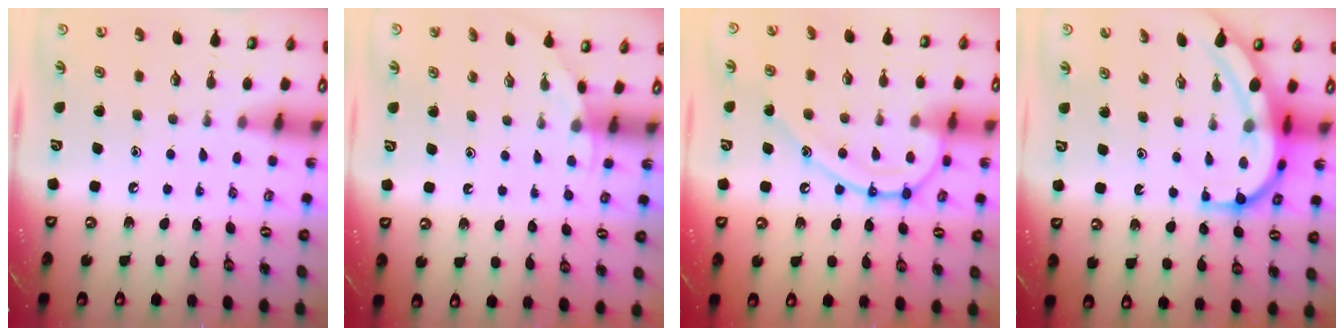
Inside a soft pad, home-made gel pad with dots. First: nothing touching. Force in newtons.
{"total": 2.5, "press": 2.5, "slide": 0.2}
{"total": 14.1, "press": 14.0, "slide": 1.6}
{"total": 9.0, "press": 8.9, "slide": 0.8}